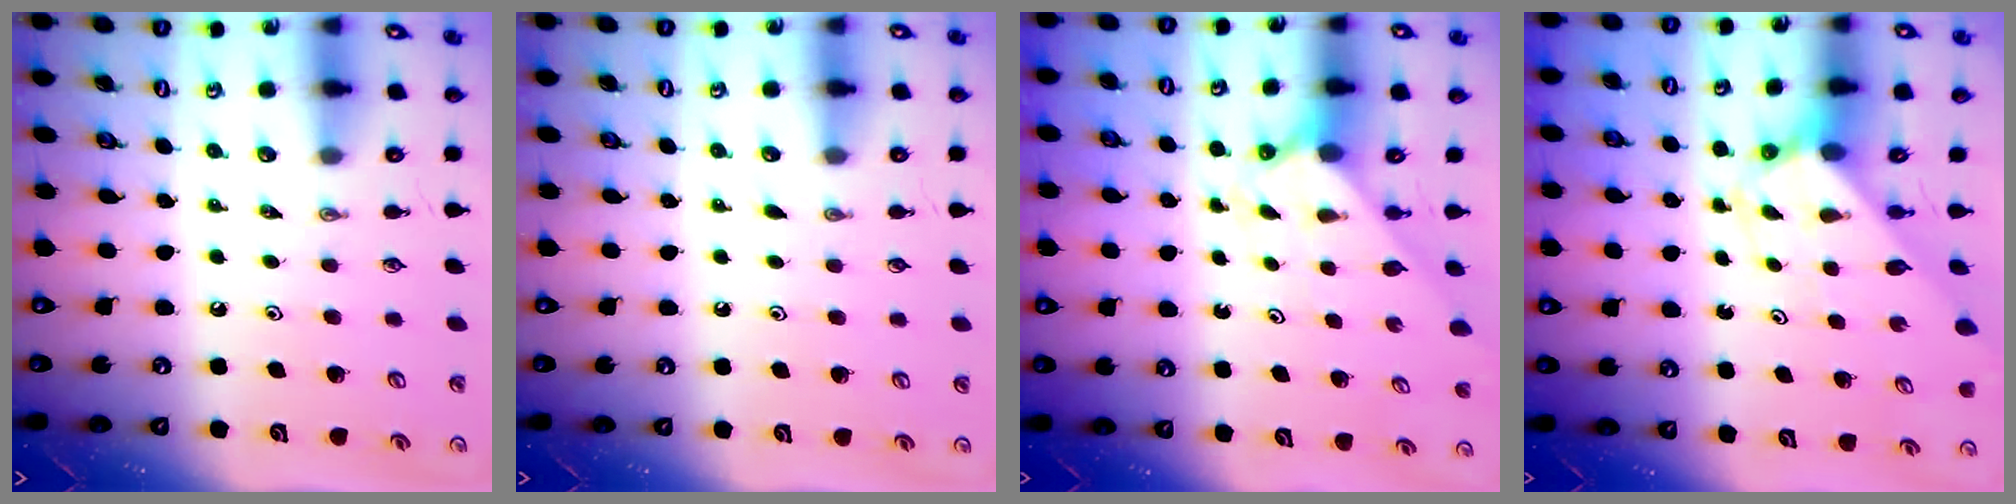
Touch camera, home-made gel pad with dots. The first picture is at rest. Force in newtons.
{"total": 2.1, "press": 2.1, "slide": 0.3}
{"total": 2.3, "press": 2.3, "slide": 0.2}
{"total": 2.7, "press": 2.7, "slide": 0.2}